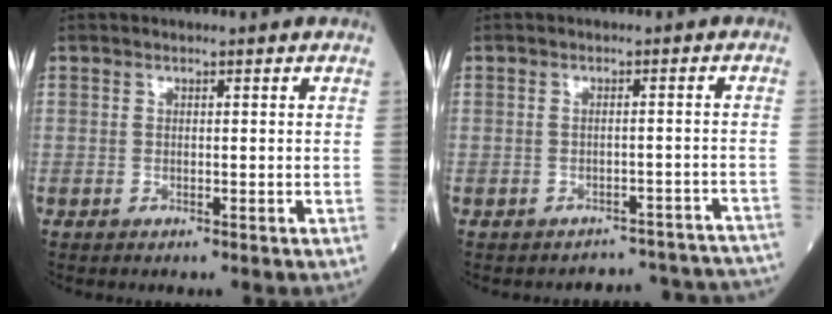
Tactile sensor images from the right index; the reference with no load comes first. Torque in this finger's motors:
{"motor_torque": [-0.01, -0.23, -0.38, -0.07]}